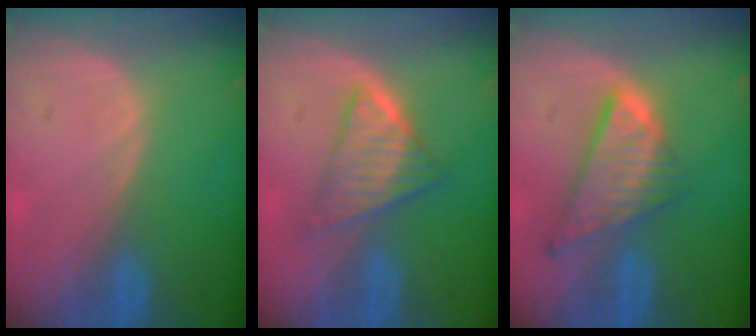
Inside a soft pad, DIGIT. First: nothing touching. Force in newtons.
{"total": 5.9, "press": 5.7, "slide": 1.8}
{"total": 8.6, "press": 7.3, "slide": 4.5}